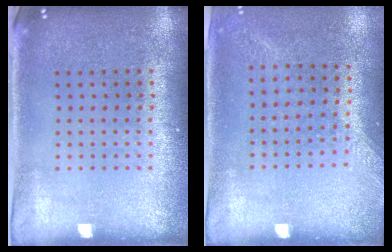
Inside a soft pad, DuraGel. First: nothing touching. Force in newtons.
{"total": 1.3, "press": 1.0, "slide": 0.9}